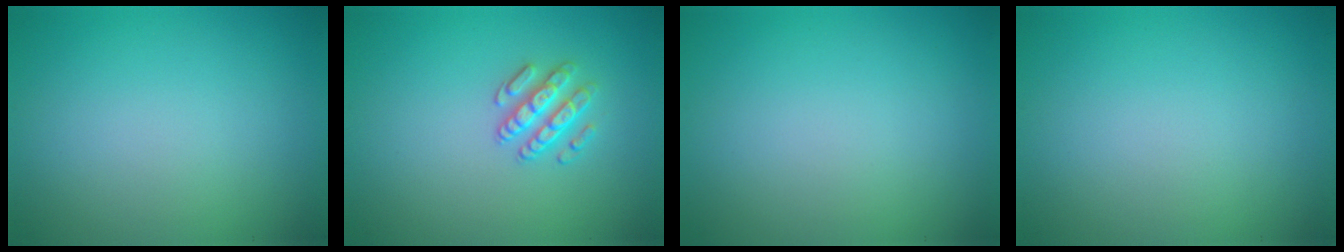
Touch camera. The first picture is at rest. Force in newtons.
{"total": 2.5, "press": 2.4, "slide": 0.6}
{"total": 0.0}
{"total": 0.0}